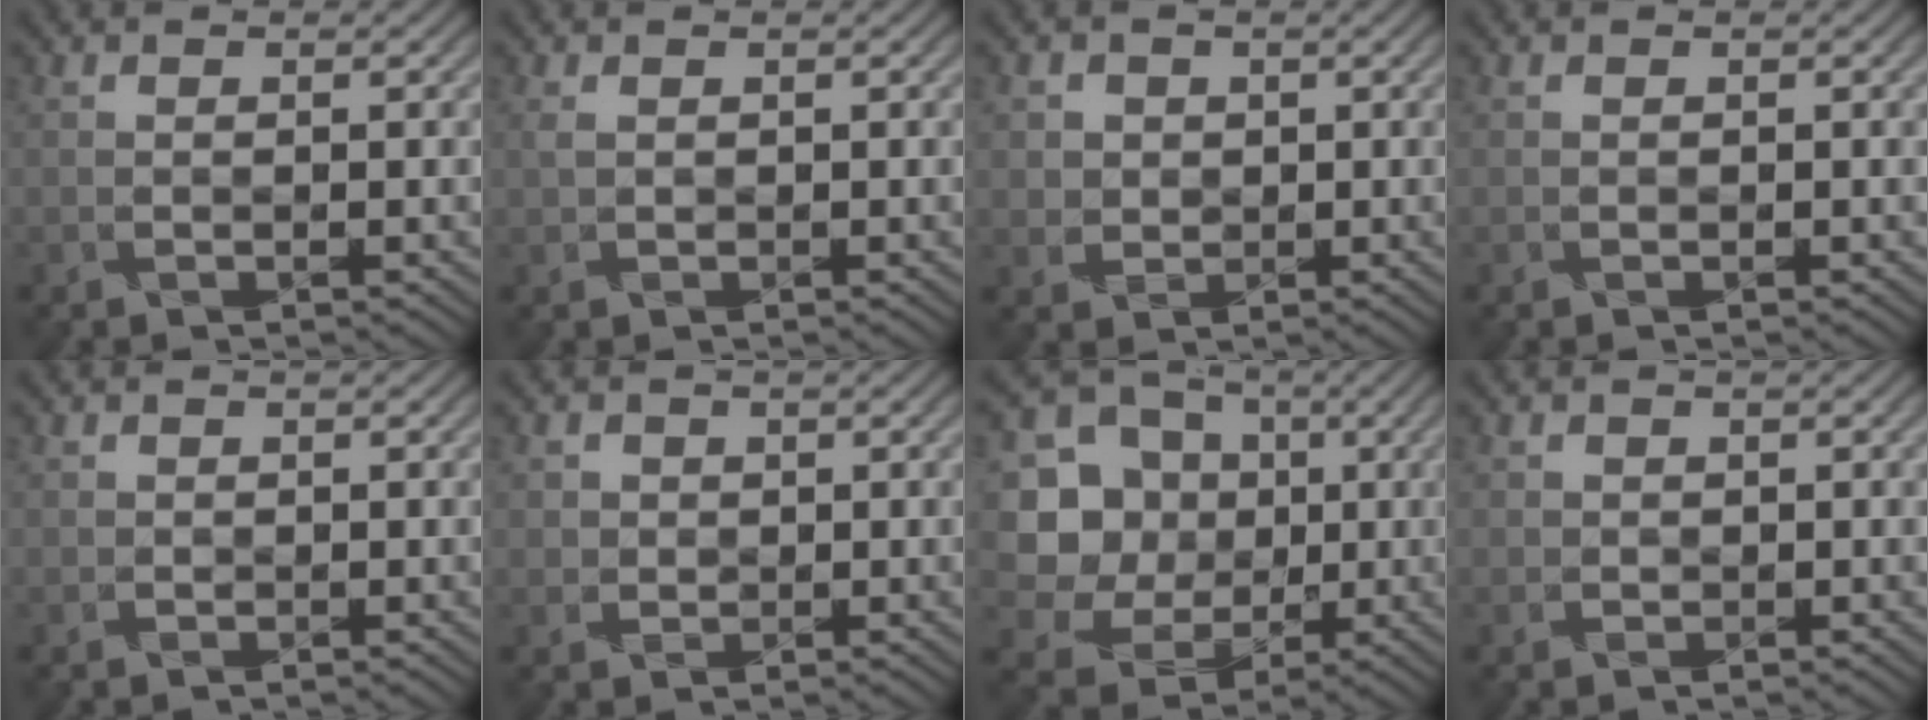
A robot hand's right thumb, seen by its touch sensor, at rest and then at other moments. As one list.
[{"total": 0.6, "force": [0.3, 0.4, 0.3], "torque": [-0.011, -0.001, 0.009]}, {"total": 2.2, "force": [0.9, 1.9, -0.6], "torque": [0.004, -0.011, 0.020]}, {"total": 0.0}, {"total": 0.9, "force": [0.1, 0.9, 0.3], "torque": [-0.006, -0.003, 0.004]}, {"total": 1.6, "force": [0.6, 1.3, -0.7], "torque": [0.014, -0.007, 0.012]}, {"total": 10.2, "force": [0.9, 9.6, 3.3], "torque": [-0.111, 0.005, 0.005]}, {"total": 1.1, "force": [0.4, 1.0, 0.0], "torque": [0.003, -0.002, 0.008]}]